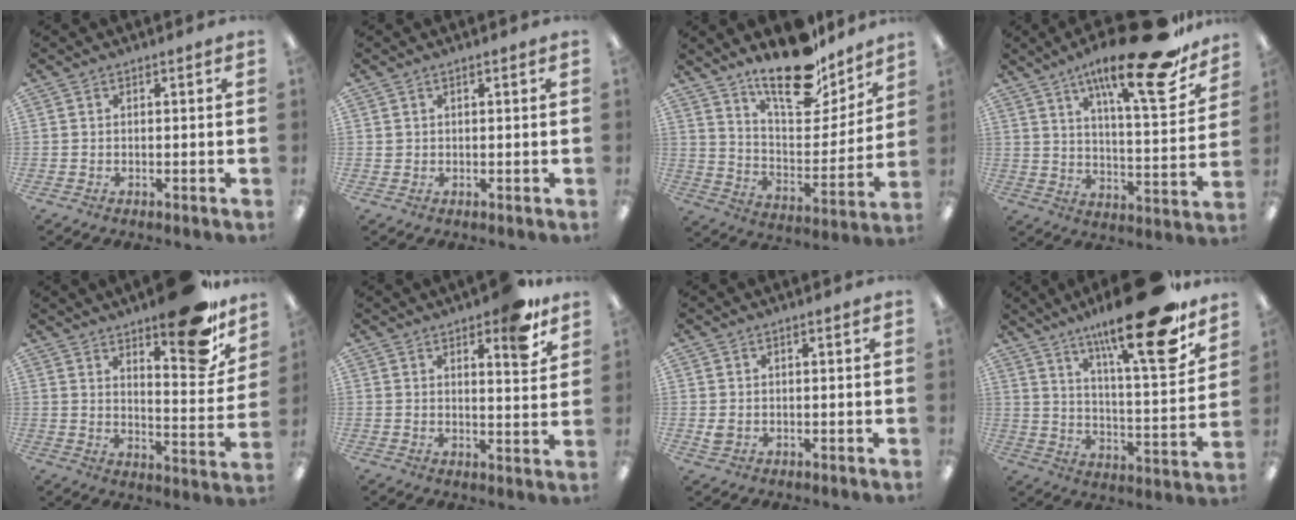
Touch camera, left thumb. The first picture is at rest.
{"total": 0.8, "force": [0.4, 0.7, 0.3], "torque": [-0.008, 0.004, 0.006]}
{"total": 19.5, "force": [15.6, 7.1, 9.3], "torque": [-0.151, -0.105, 0.269]}
{"total": 22.4, "force": [15.1, 5.3, 15.7], "torque": [-0.241, -0.096, 0.237]}
{"total": 16.5, "force": [12.1, 5.2, 9.9], "torque": [-0.122, -0.087, 0.195]}
{"total": 9.2, "force": [6.4, 2.8, 6.0], "torque": [-0.070, -0.038, 0.101]}
{"total": 1.8, "force": [0.3, 1.3, 1.2], "torque": [-0.025, 0.005, 0.004]}
{"total": 23.8, "force": [15.9, 5.1, 16.9], "torque": [-0.260, -0.101, 0.248]}